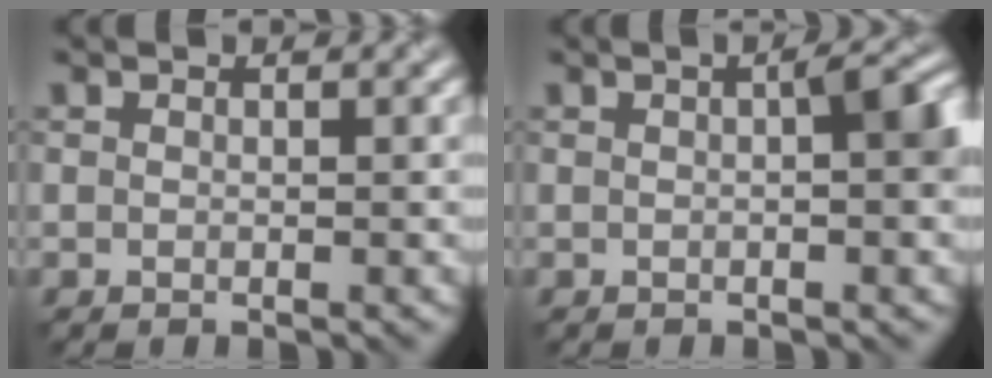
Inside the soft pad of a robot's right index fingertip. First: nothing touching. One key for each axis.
{"total": 3.4, "fx": 0.3, "fy": 1.0, "fz": 3.2, "tx": -0.043, "ty": 0.009, "tz": 0.001}